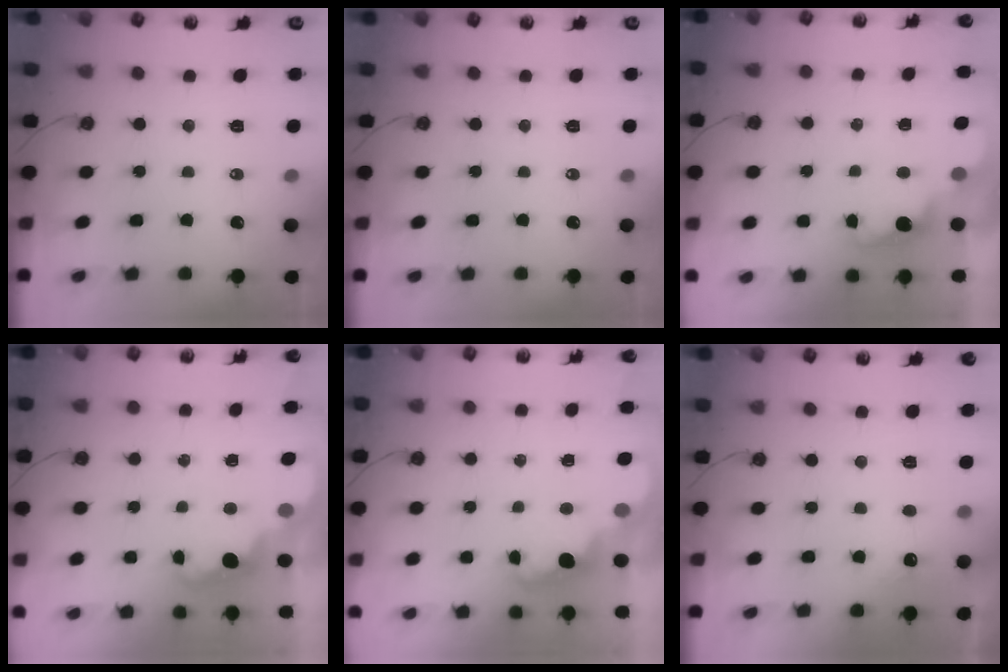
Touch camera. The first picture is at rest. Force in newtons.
{"total": 0.0}
{"total": 2.2, "press": 2.1, "slide": 0.7}
{"total": 2.0, "press": 1.9, "slide": 0.5}
{"total": 2.4, "press": 2.4, "slide": 0.5}
{"total": 4.9, "press": 4.8, "slide": 1.3}